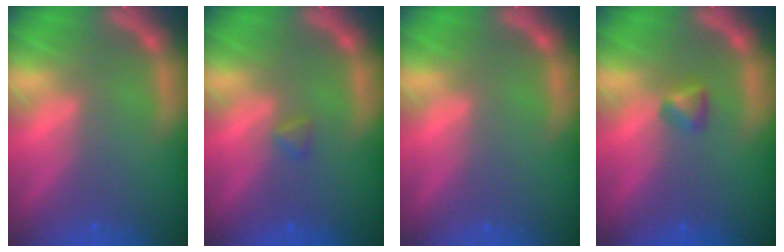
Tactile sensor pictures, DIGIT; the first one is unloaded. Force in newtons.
{"total": 0.9}
{"total": 0.0}
{"total": 1.4}